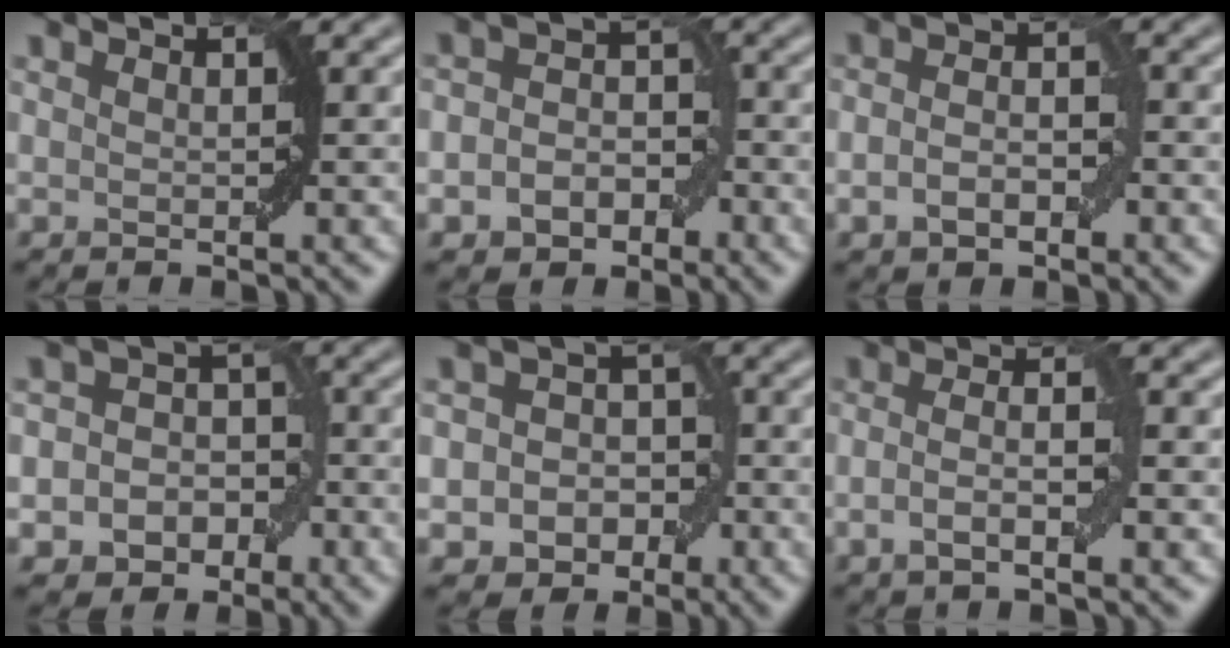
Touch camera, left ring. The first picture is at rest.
{"total": 4.2, "force": [-1.7, 3.1, 2.2], "torque": [-0.015, 0.001, -0.039]}
{"total": 3.0, "force": [-1.0, 1.8, 2.3], "torque": [-0.042, 0.002, -0.020]}
{"total": 5.6, "force": [-2.3, 4.7, 2.1], "torque": [-0.003, 0.014, -0.053]}
{"total": 5.3, "force": [-1.9, 4.5, 2.1], "torque": [-0.003, 0.011, -0.045]}
{"total": 3.2, "force": [-0.8, 0.8, 3.0], "torque": [-0.055, -0.001, -0.017]}